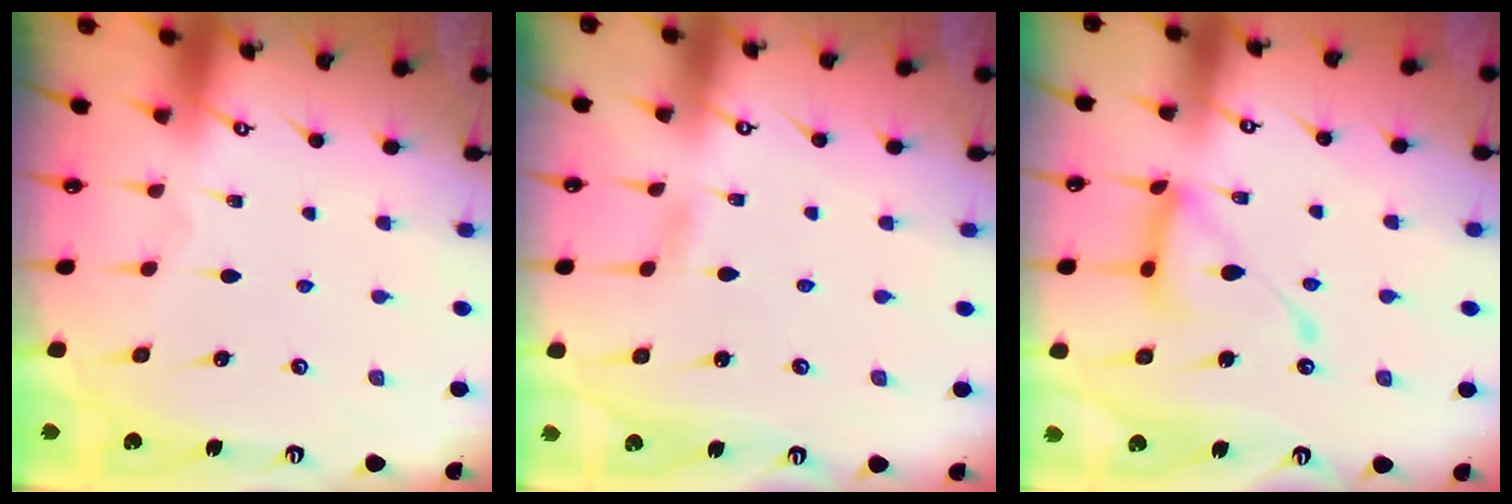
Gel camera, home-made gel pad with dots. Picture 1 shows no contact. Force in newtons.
{"total": 2.6, "press": 2.6, "slide": 0.3}
{"total": 13.9, "press": 13.8, "slide": 1.0}